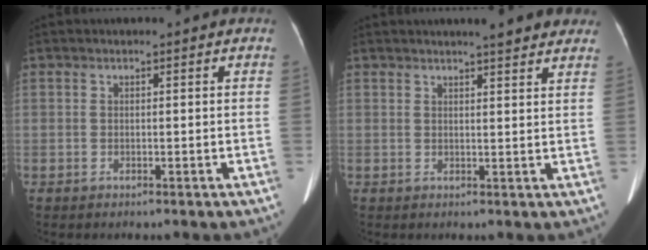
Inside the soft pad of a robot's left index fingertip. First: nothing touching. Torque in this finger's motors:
{"motor_torque": [0.20, -0.86, -0.27, 0.02]}